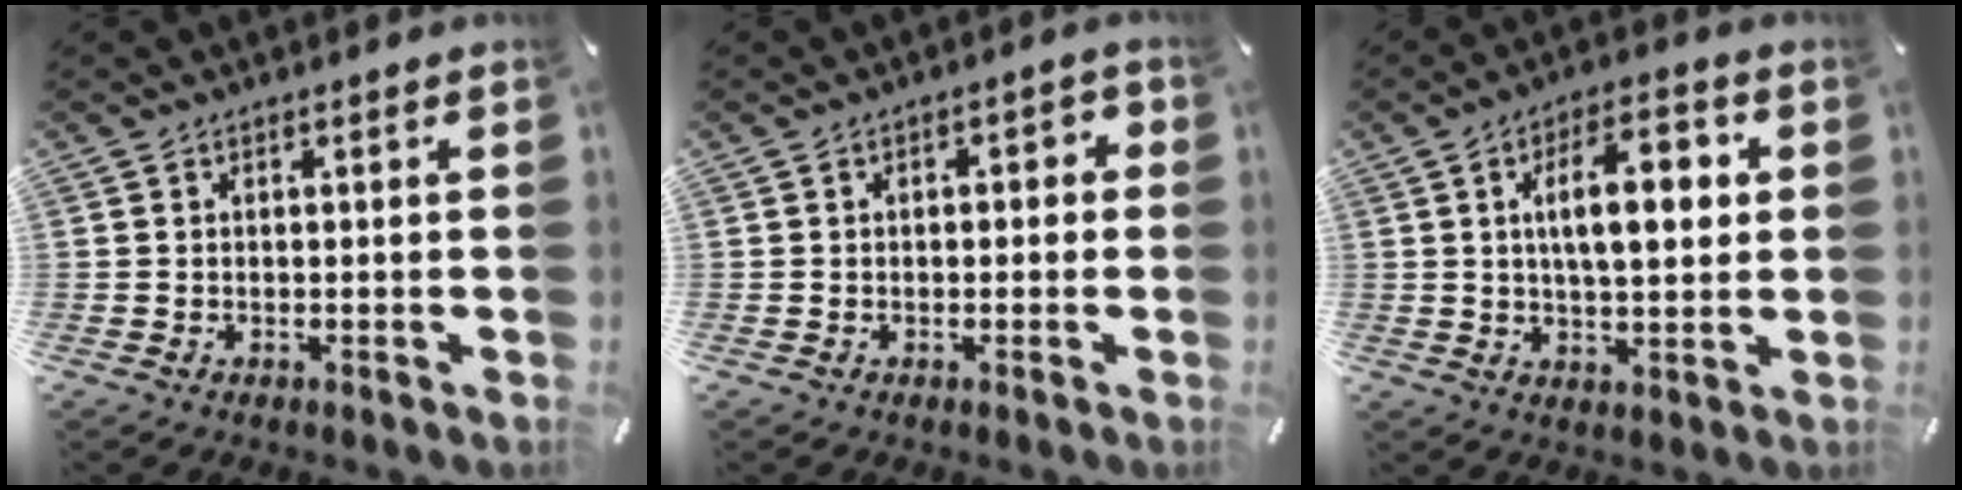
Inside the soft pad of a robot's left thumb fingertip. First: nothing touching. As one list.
[{"total": 2.3, "force": [-0.8, 1.5, 1.6], "torque": [-0.029, 0.012, -0.018]}, {"total": 12.6, "force": [2.8, 5.8, 10.9], "torque": [-0.177, -0.001, 0.039]}]